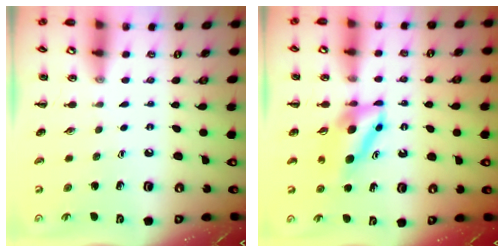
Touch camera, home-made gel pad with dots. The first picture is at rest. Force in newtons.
{"total": 7.6, "press": 7.4, "slide": 1.6}